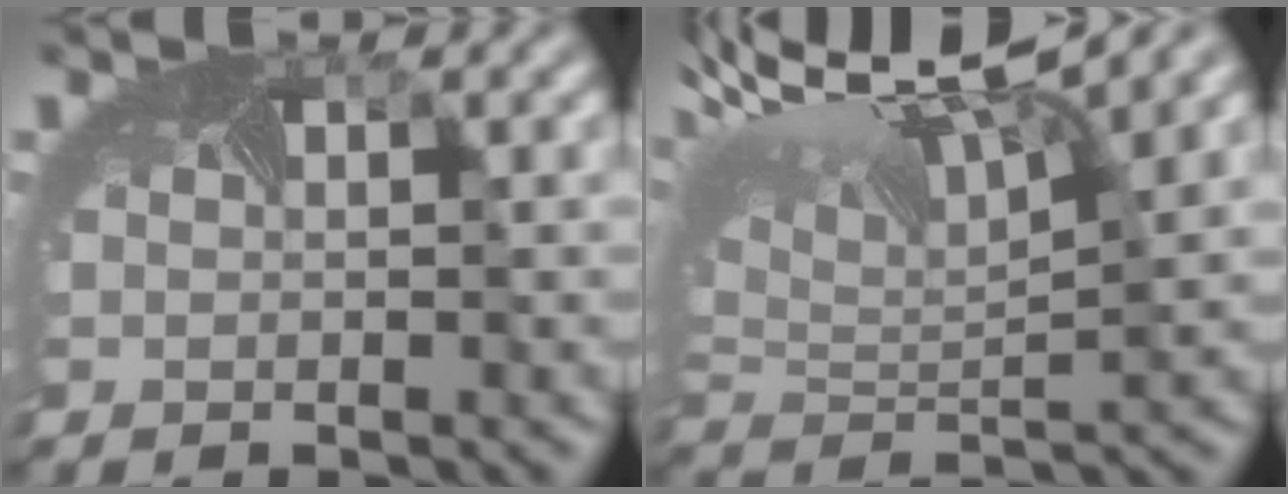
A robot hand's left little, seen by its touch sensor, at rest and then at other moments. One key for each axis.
{"total": 10.8, "fx": 6.1, "fy": 4.0, "fz": 8.0, "tx": -0.171, "ty": 0.010, "tz": 0.108}